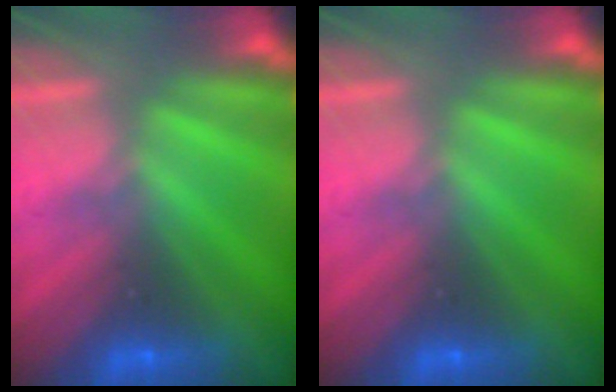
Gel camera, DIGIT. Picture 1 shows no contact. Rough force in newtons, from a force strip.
{"total": 0.0}